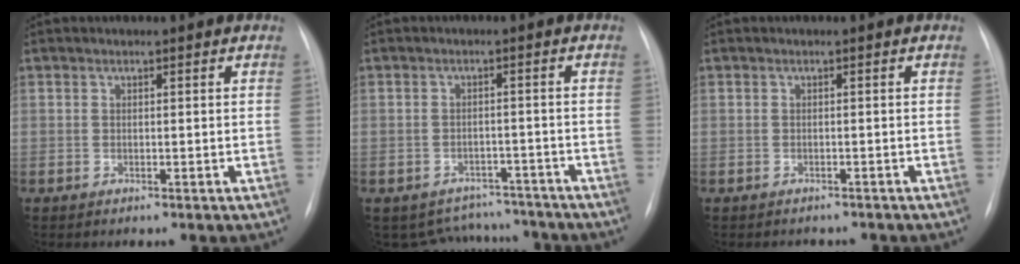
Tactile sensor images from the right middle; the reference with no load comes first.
{"total": 8.5, "force": [-7.8, 3.4, -0.4], "torque": [0.012, 0.028, -0.096]}
{"total": 3.2, "force": [-2.8, 1.3, 0.5], "torque": [-0.004, 0.002, -0.031]}